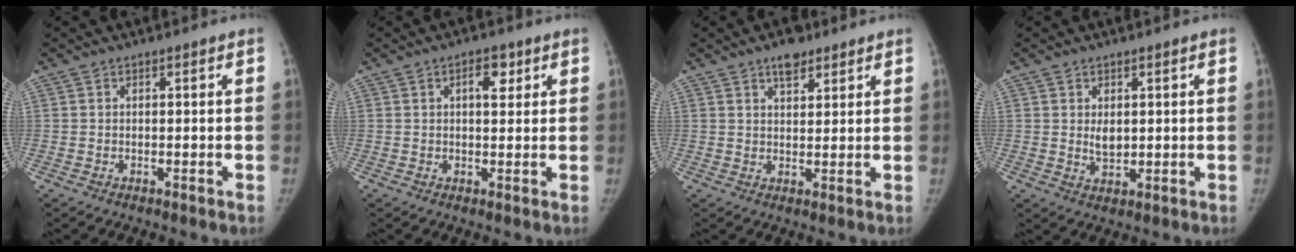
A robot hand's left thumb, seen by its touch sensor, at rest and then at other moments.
{"total": 4.0, "force": [1.7, 2.1, 3.0], "torque": [-0.029, -0.003, 0.021]}
{"total": 4.8, "force": [3.3, 2.4, 2.5], "torque": [-0.014, -0.016, 0.049]}
{"total": 3.6, "force": [0.8, 2.5, 2.5], "torque": [-0.024, -0.011, 0.020]}